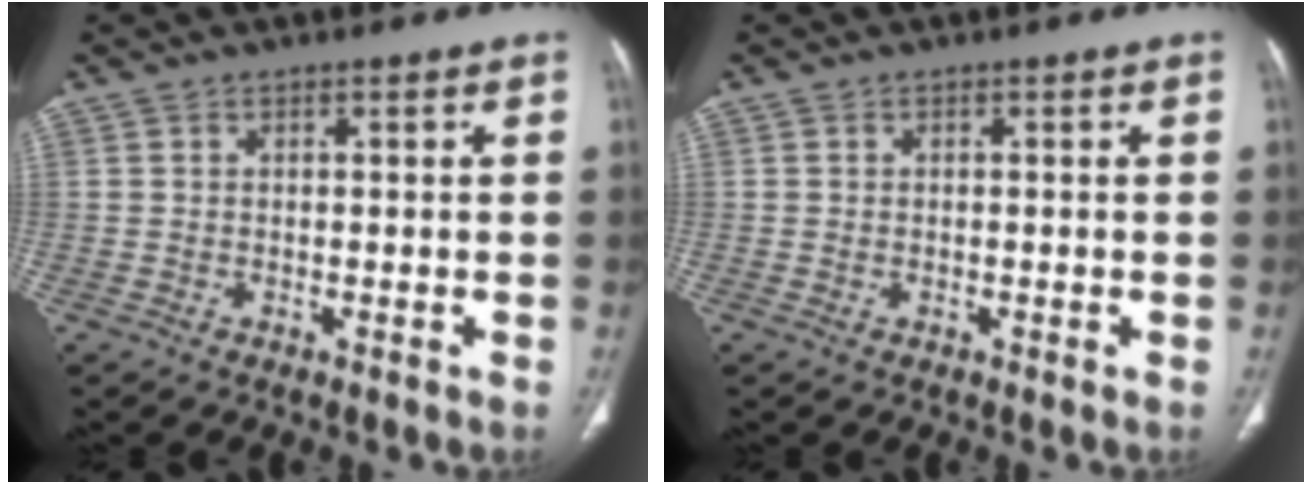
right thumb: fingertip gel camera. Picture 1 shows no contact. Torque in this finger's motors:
{"motor_torque": [0.14, -0.04, -0.24, 0.09, -0.05]}